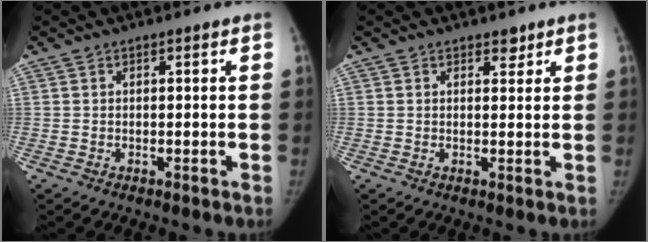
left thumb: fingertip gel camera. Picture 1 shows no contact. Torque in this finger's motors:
{"motor_torque": [0.15, -0.08, 0.18, -0.32, 0.02]}